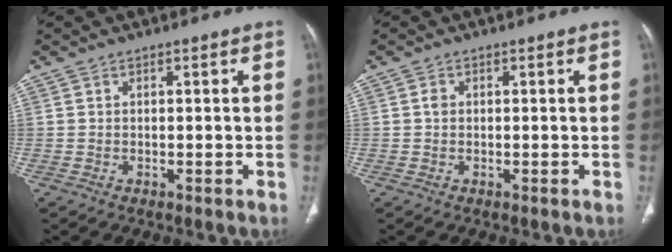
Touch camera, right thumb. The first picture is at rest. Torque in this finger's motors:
{"motor_torque": [0.29, 0.06, 0.38, -0.22, 0.04]}